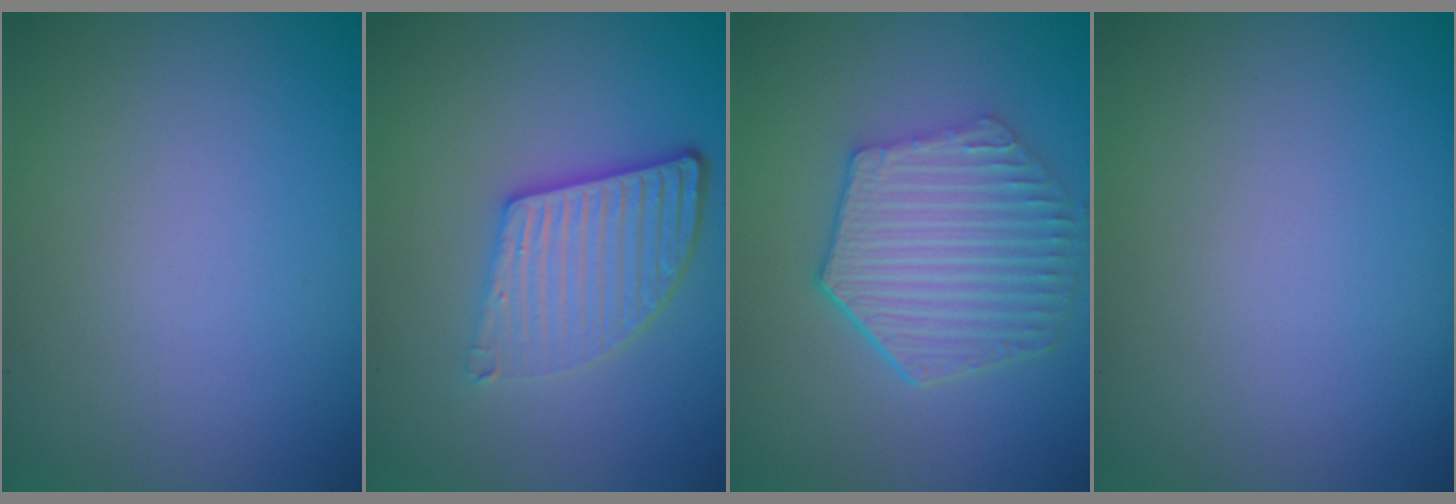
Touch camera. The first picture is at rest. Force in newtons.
{"total": 4.5, "press": 3.5, "slide": 2.9}
{"total": 6.1, "press": 4.7, "slide": 4.0}
{"total": 0.0}